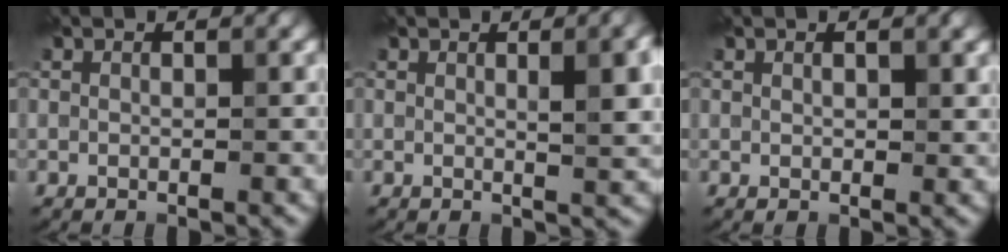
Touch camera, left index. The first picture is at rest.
{"total": 4.8, "force": [1.0, 1.3, 4.5], "torque": [-0.048, 0.009, 0.013]}
{"total": 1.0, "force": [0.5, 0.4, 0.7], "torque": [-0.011, 0.000, 0.012]}